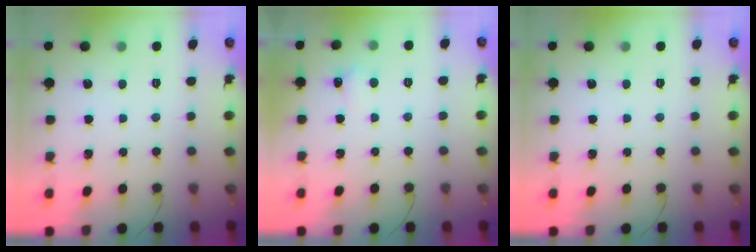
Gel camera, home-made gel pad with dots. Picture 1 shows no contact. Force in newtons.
{"total": 4.0, "press": 3.9, "slide": 1.2}
{"total": 0.0}